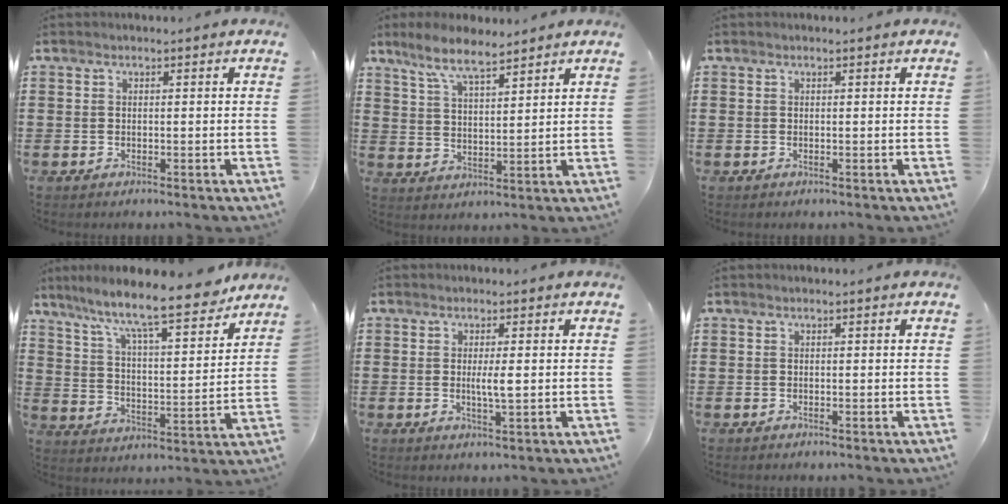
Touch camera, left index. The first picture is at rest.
{"total": 6.1, "force": [5.2, 1.0, 2.9], "torque": [-0.075, -0.009, 0.094]}
{"total": 0.0}
{"total": 9.9, "force": [8.5, 0.8, 5.1], "torque": [-0.116, -0.059, 0.135]}
{"total": 2.7, "force": [0.1, 0.2, 2.7], "torque": [-0.050, -0.006, 0.000]}
{"total": 0.0}